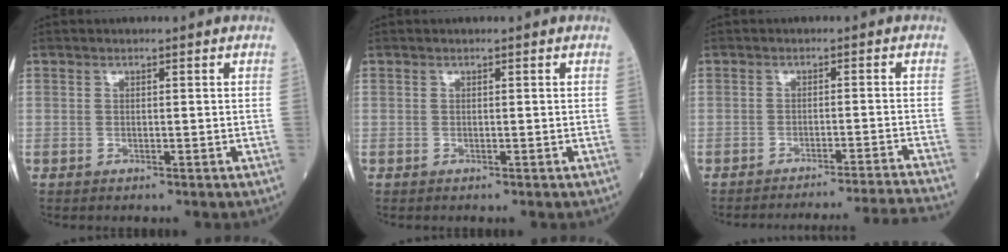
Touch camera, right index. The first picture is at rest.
{"total": 0.0}
{"total": 13.4, "force": [-12.6, -4.0, 2.2], "torque": [-0.001, -0.029, -0.161]}